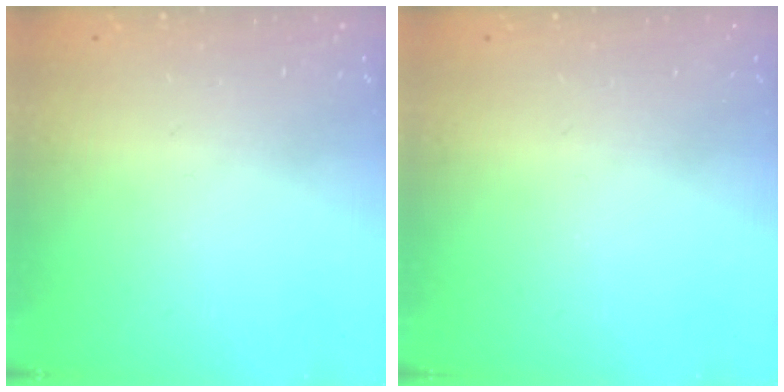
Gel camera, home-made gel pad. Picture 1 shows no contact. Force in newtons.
{"total": 0.0}